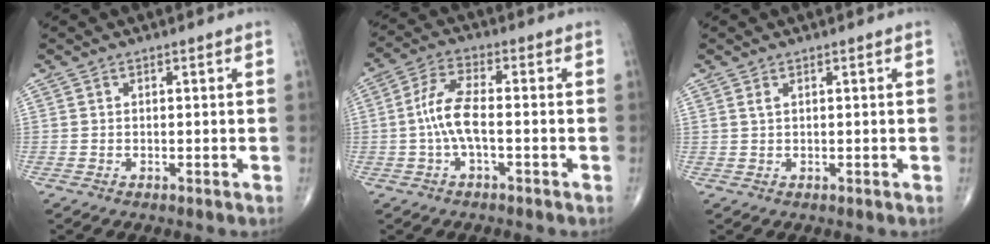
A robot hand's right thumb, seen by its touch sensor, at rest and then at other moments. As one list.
[{"total": 7.2, "force": [-1.1, 2.6, 6.7], "torque": [-0.149, 0.023, -0.025]}, {"total": 0.8, "force": [0.5, 0.3, 0.6], "torque": [-0.013, 0.006, 0.011]}]